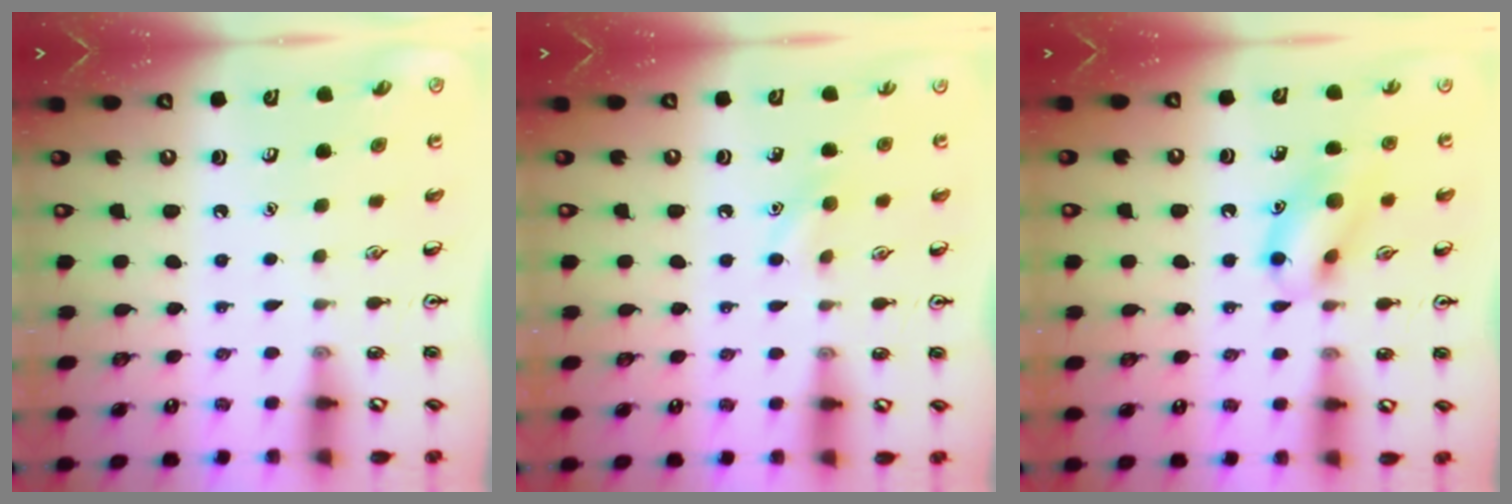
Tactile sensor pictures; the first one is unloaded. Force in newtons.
{"total": 7.0, "press": 6.7, "slide": 2.0}
{"total": 12.1, "press": 12.1, "slide": 0.8}